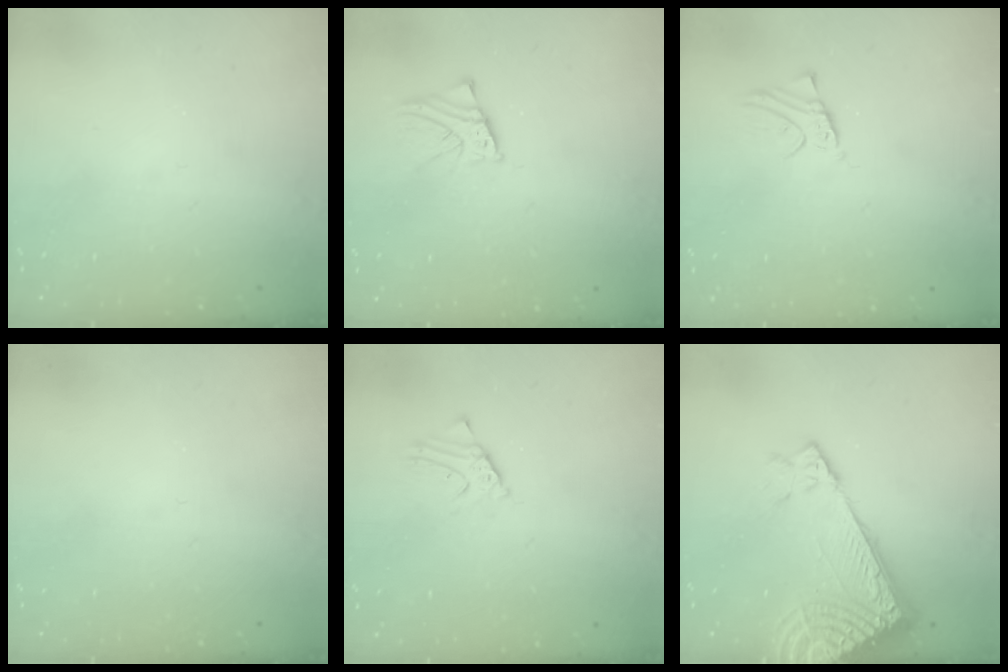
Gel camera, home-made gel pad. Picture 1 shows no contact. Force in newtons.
{"total": 2.6, "press": 2.6, "slide": 0.1}
{"total": 1.9, "press": 1.9, "slide": 0.1}
{"total": 0.0}
{"total": 3.4, "press": 3.4, "slide": 0.3}
{"total": 9.3, "press": 9.2, "slide": 1.6}